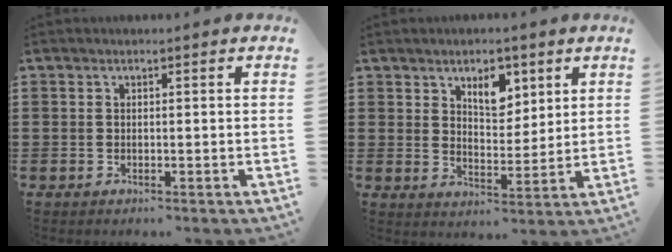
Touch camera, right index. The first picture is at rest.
{"total": 5.7, "force": [3.4, 3.2, 3.4], "torque": [-0.054, 0.002, 0.057]}